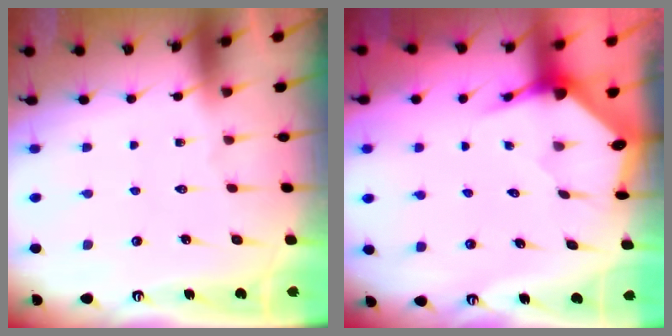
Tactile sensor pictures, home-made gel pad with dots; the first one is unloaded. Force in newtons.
{"total": 3.6, "press": 3.6, "slide": 0.5}